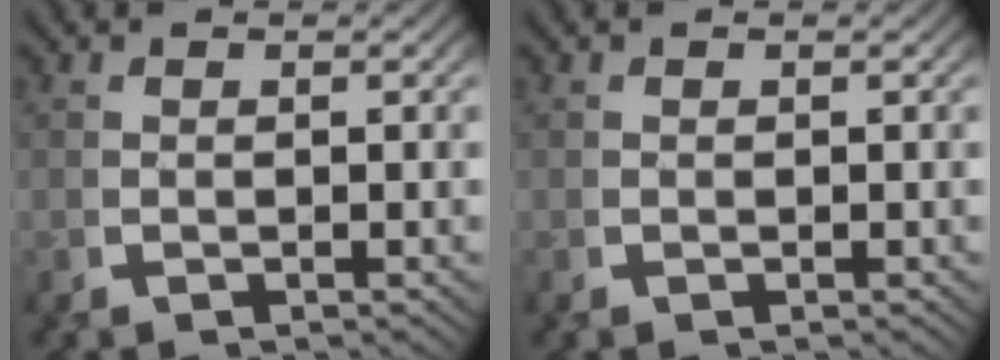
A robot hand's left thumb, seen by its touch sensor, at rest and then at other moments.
{"total": 0.0}